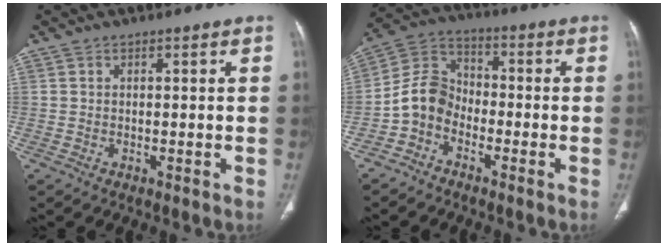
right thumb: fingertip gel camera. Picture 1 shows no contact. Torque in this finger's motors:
{"motor_torque": [0.12, 0.04, 1.00, -0.83, 0.16]}